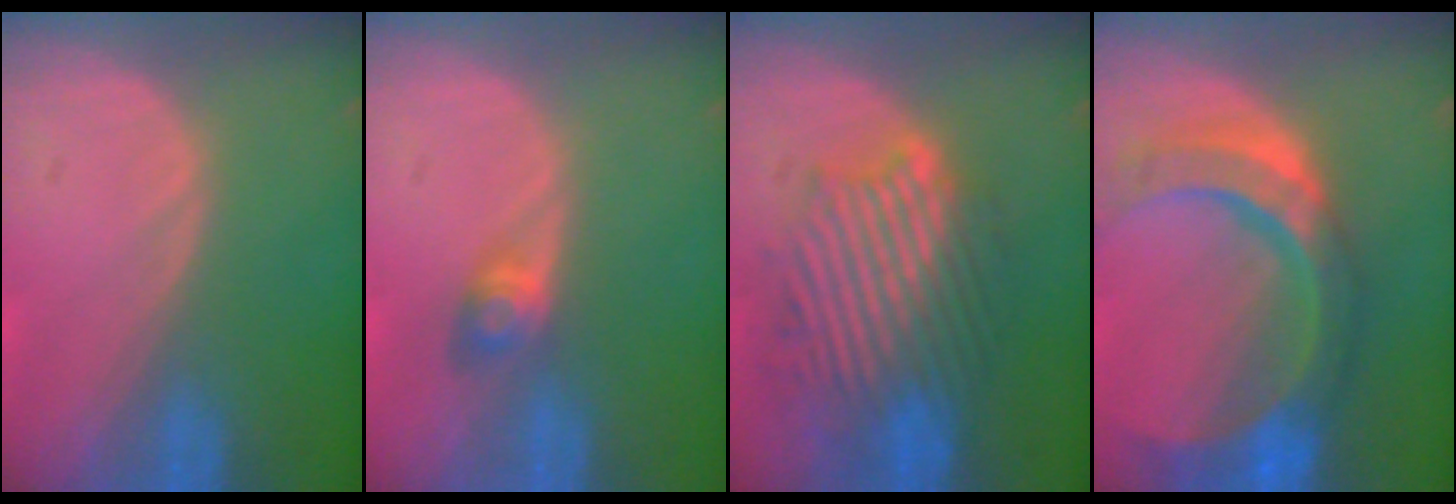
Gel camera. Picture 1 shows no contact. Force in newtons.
{"total": 2.8, "press": 2.5, "slide": 1.2}
{"total": 9.8, "press": 9.5, "slide": 2.1}
{"total": 11.3, "press": 9.5, "slide": 6.1}